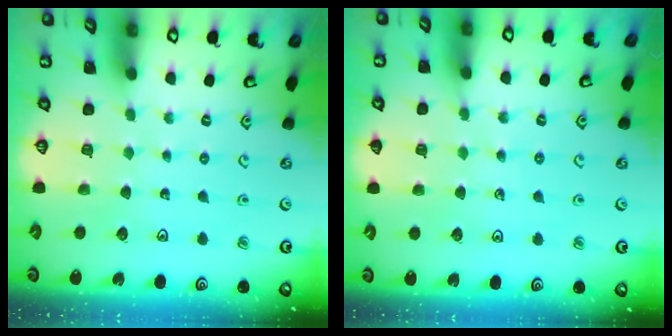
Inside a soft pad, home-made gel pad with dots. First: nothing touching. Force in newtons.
{"total": 5.1, "press": 5.0, "slide": 1.2}